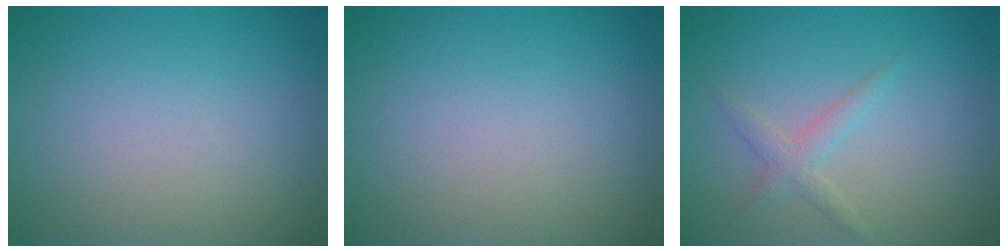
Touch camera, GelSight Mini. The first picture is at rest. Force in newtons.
{"total": 0.0}
{"total": 1.7, "press": 1.7, "slide": 0.1}